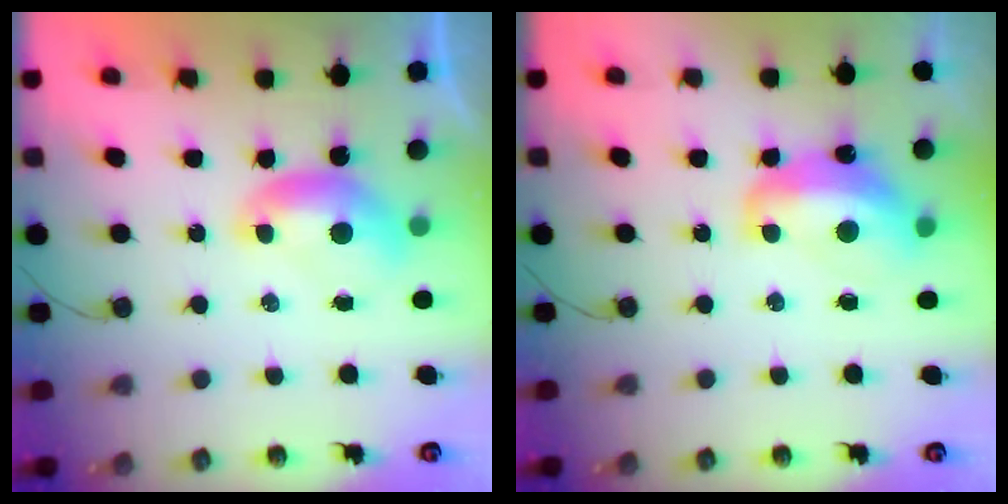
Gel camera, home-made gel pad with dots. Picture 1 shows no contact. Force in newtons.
{"total": 6.7, "press": 6.6, "slide": 1.1}